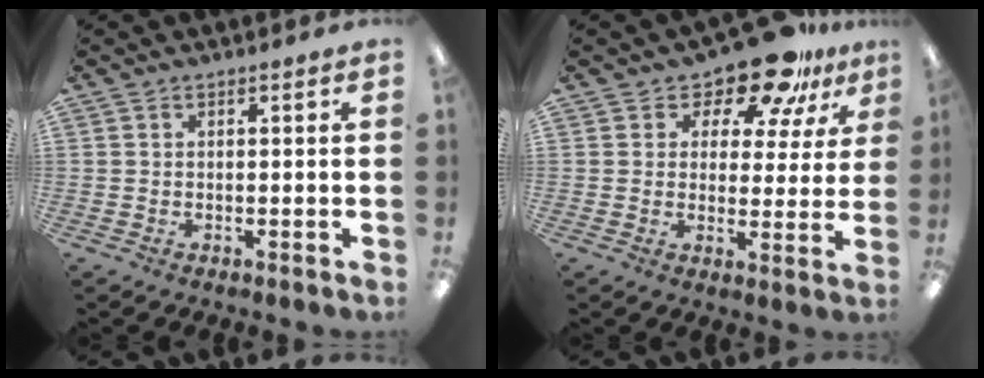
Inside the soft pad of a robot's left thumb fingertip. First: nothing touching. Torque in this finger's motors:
{"motor_torque": [0.21, 0.33, -0.19, 0.06, 0.06]}